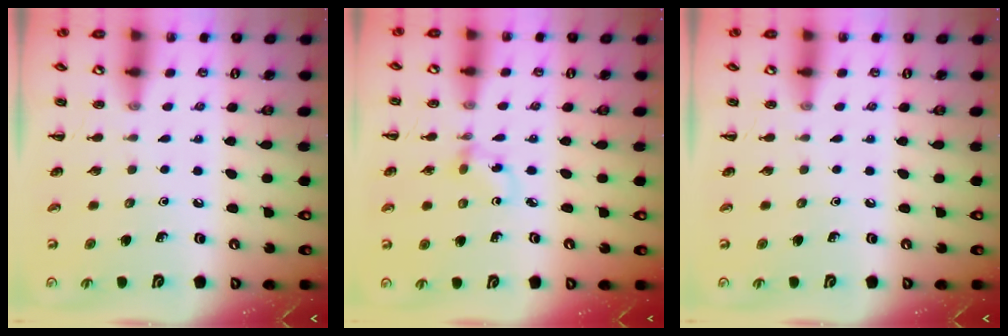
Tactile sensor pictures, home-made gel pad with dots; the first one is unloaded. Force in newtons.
{"total": 3.1, "press": 2.9, "slide": 1.1}
{"total": 0.0}